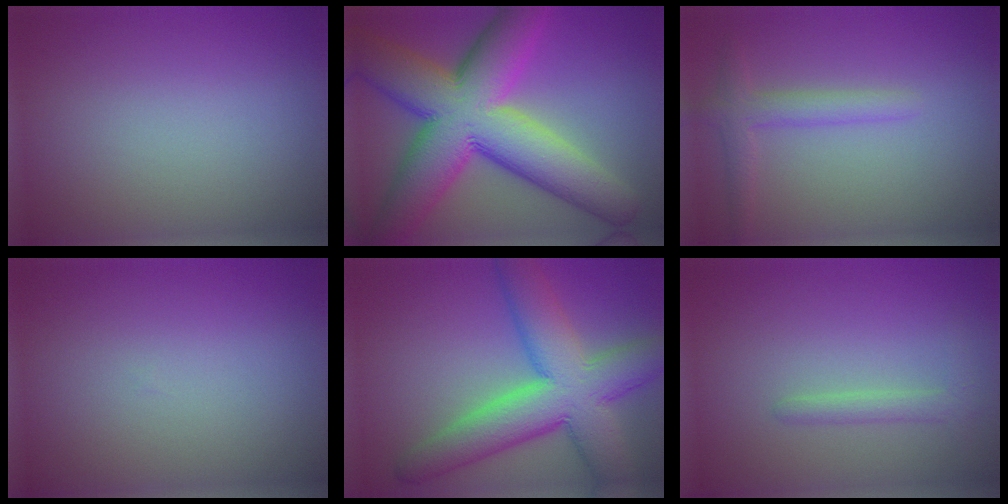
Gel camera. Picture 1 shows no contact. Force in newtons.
{"total": 14.6, "press": 14.6, "slide": 0.2}
{"total": 2.3, "press": 2.3, "slide": 0.1}
{"total": 0.0}
{"total": 10.3, "press": 10.3, "slide": 0.3}
{"total": 1.5, "press": 1.5, "slide": 0.2}